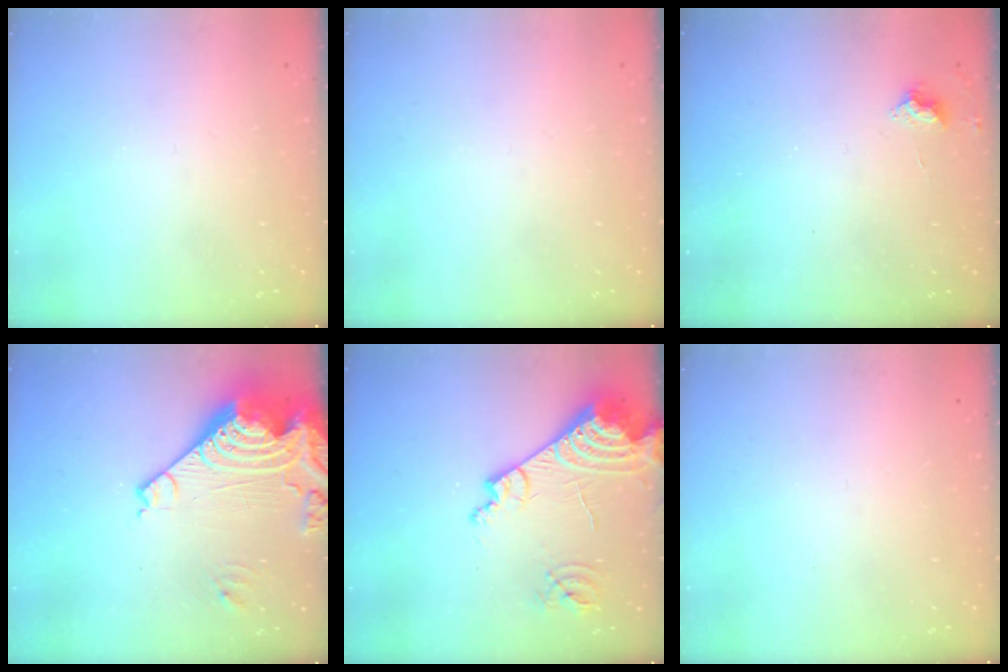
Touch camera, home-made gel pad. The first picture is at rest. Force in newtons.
{"total": 0.0}
{"total": 3.9, "press": 3.8, "slide": 0.6}
{"total": 18.3, "press": 18.2, "slide": 2.2}
{"total": 16.9, "press": 16.8, "slide": 2.0}
{"total": 0.0}